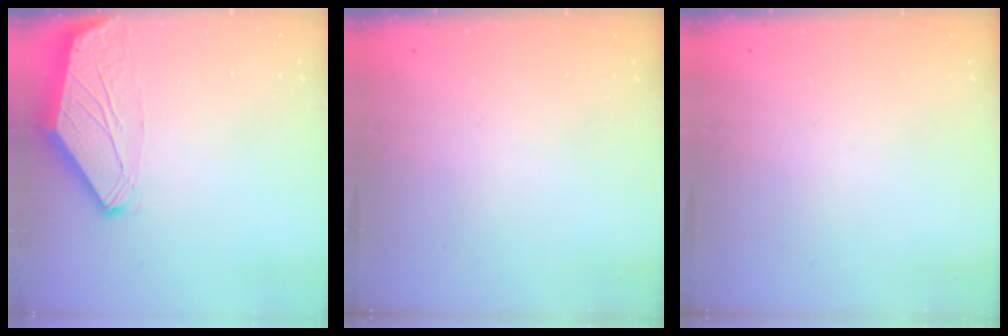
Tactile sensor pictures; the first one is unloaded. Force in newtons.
{"total": 0.0}
{"total": 0.0}